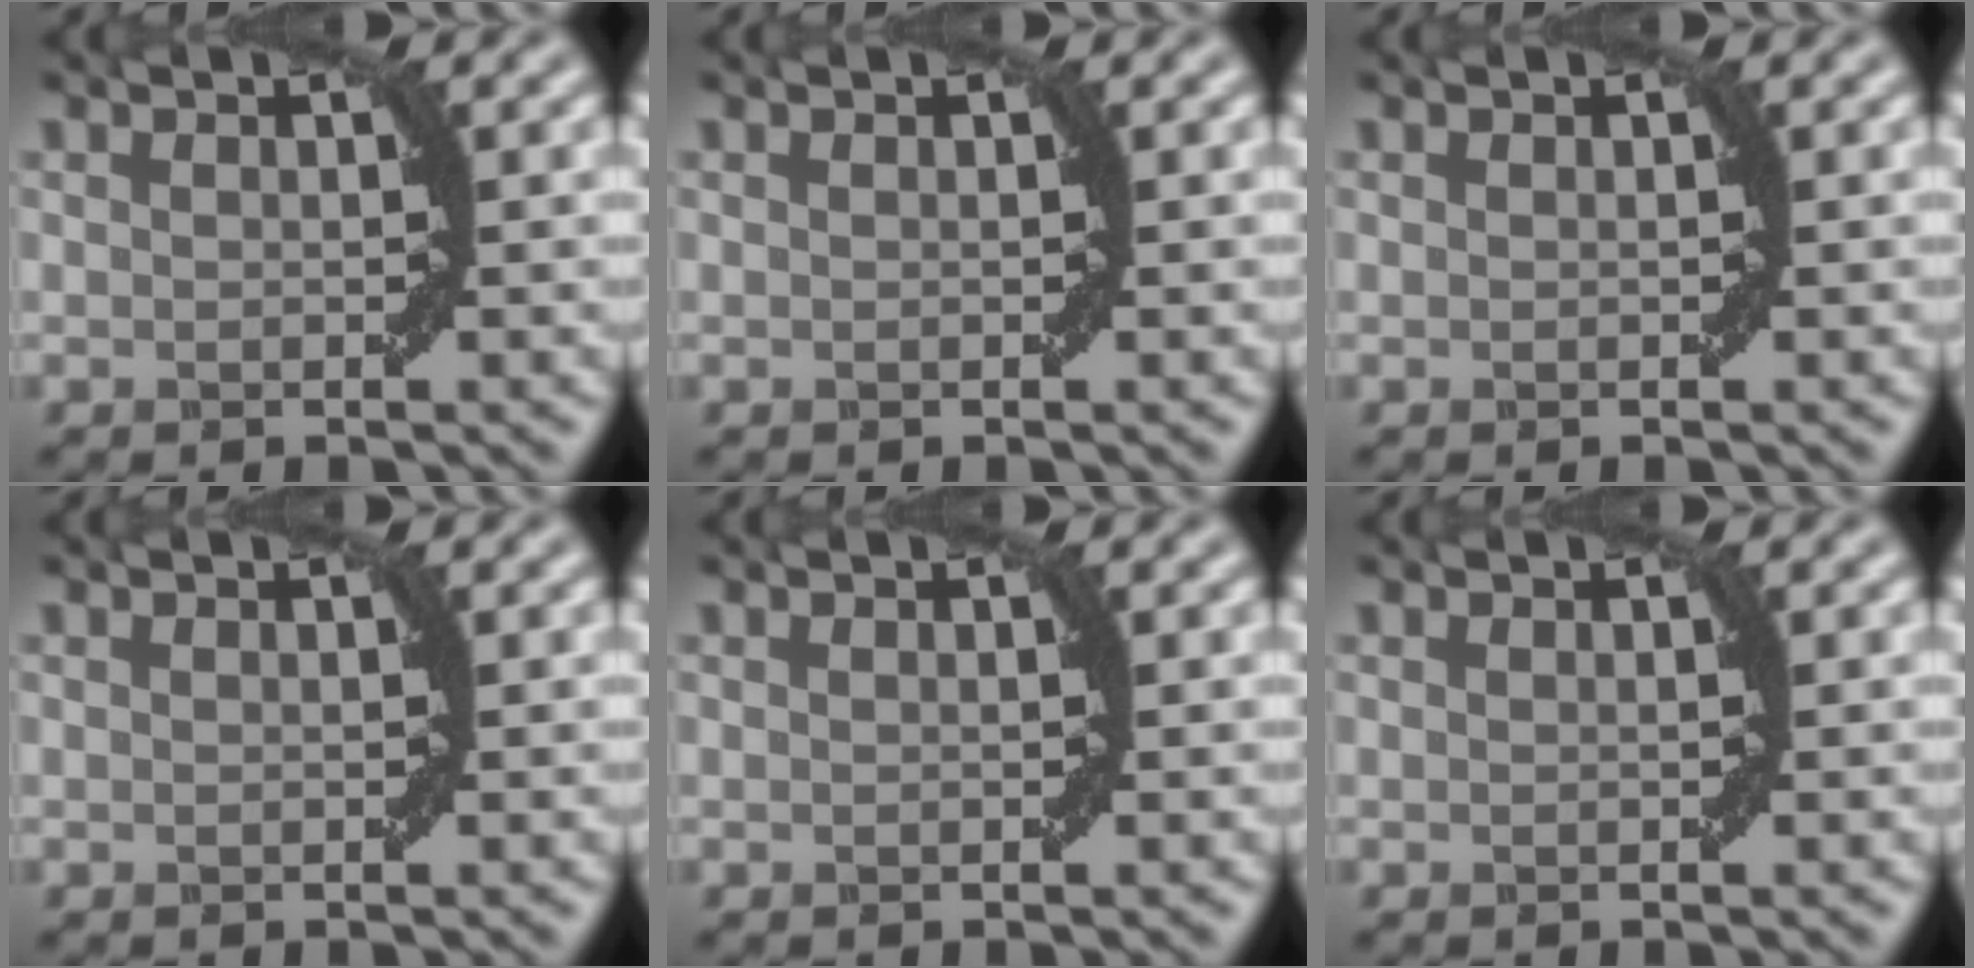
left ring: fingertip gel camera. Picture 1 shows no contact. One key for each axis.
{"total": 0.0}
{"total": 0.0}
{"total": 0.0}
{"total": 0.0}
{"total": 0.0}